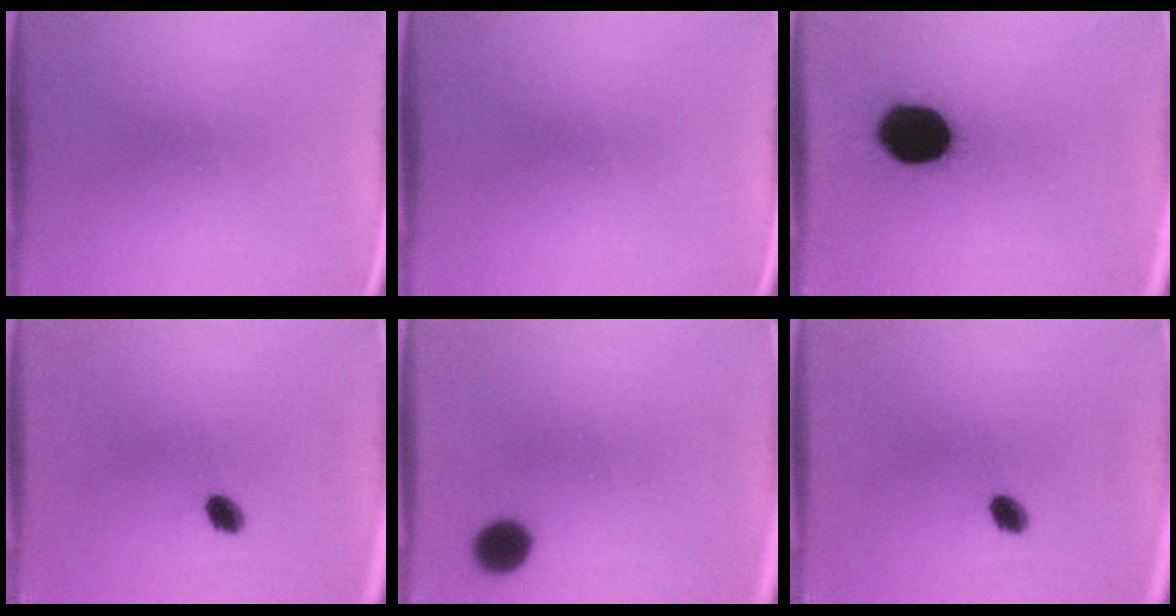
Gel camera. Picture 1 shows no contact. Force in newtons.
{"total": 0.0}
{"total": 18.9}
{"total": 2.9}
{"total": 6.1}
{"total": 2.9}